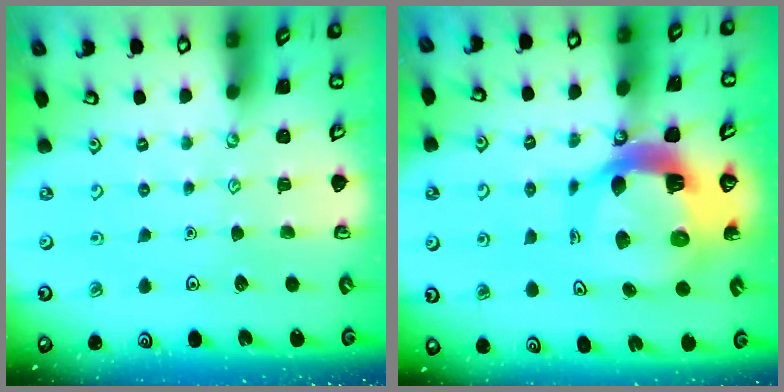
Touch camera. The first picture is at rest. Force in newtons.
{"total": 14.2, "press": 14.1, "slide": 1.9}